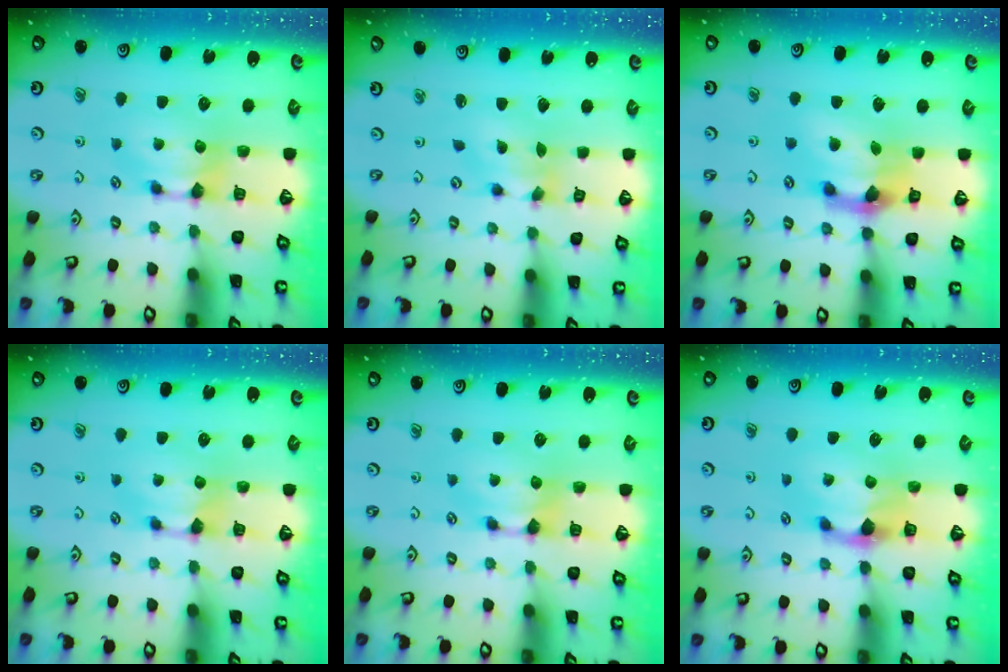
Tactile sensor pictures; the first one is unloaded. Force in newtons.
{"total": 2.2, "press": 1.7, "slide": 1.4}
{"total": 5.6, "press": 5.0, "slide": 2.5}
{"total": 0.0}
{"total": 0.0}
{"total": 2.0, "press": 1.8, "slide": 1.0}